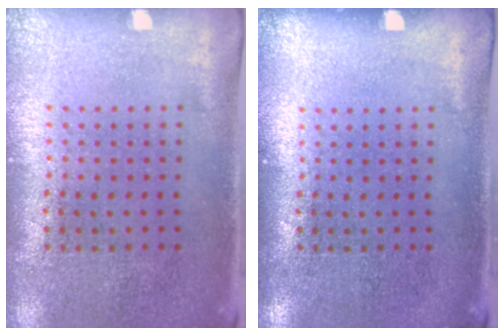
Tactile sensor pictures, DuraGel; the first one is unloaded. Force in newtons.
{"total": 0.0}